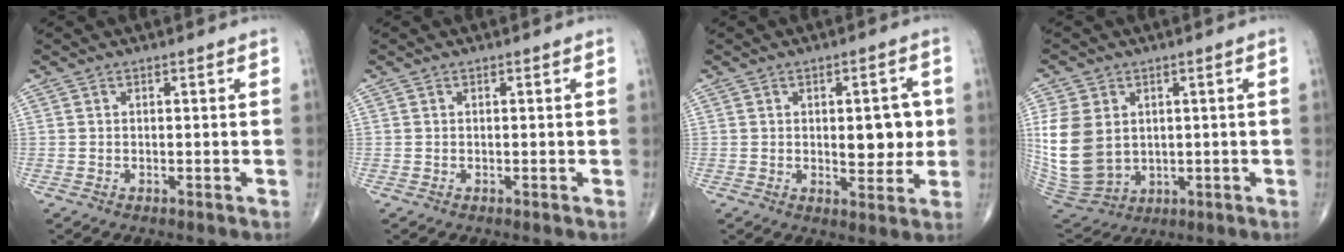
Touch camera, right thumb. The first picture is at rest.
{"total": 0.0}
{"total": 7.9, "force": [0.6, 3.7, 6.9], "torque": [-0.071, -0.008, 0.014]}
{"total": 14.2, "force": [1.7, 10.8, 9.0], "torque": [-0.178, -0.015, 0.056]}